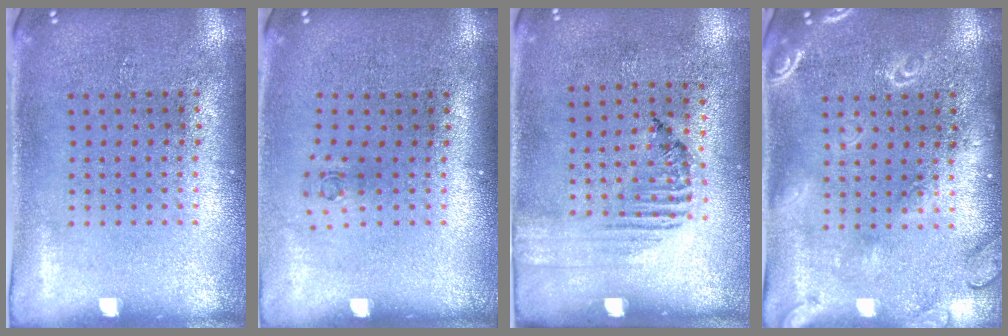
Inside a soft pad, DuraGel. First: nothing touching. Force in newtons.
{"total": 0.6, "press": 0.3, "slide": 0.5}
{"total": 1.5, "press": 1.1, "slide": 1.1}
{"total": 3.1, "press": 3.1, "slide": 0.4}